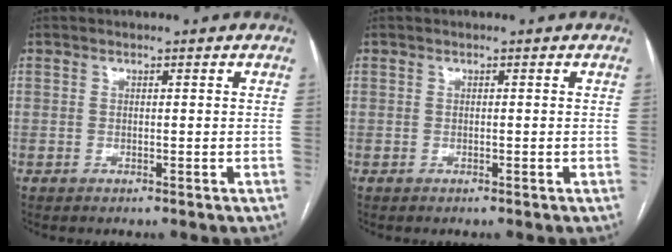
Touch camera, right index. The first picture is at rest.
{"total": 0.0}